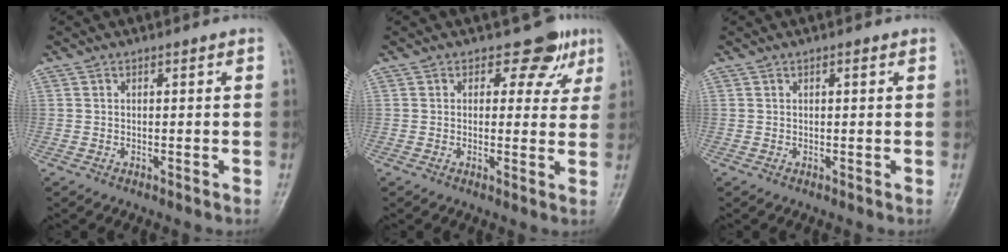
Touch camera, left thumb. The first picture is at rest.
{"total": 5.3, "force": [2.7, 3.7, 2.5], "torque": [0.007, -0.005, 0.027]}
{"total": 0.8, "force": [0.3, 0.3, 0.7], "torque": [-0.011, 0.001, 0.003]}